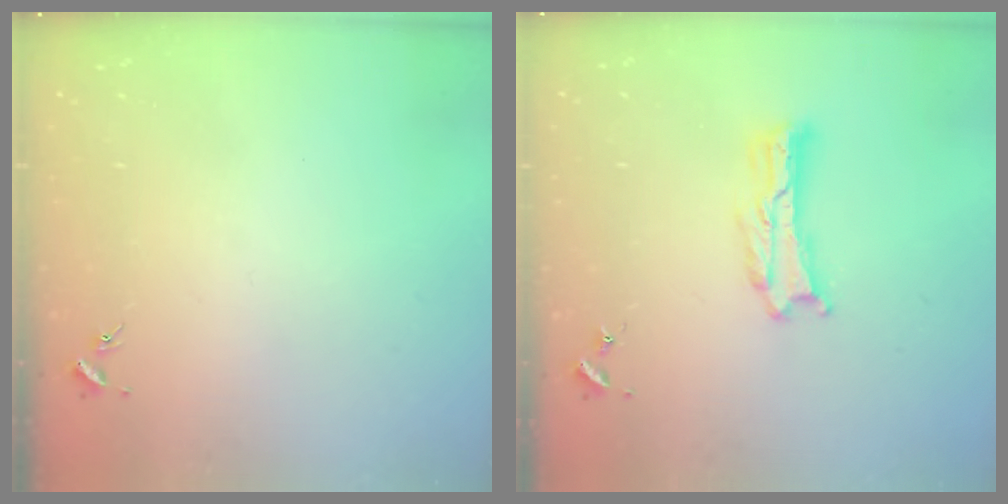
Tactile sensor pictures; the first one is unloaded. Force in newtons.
{"total": 1.0, "press": 1.0, "slide": 0.2}